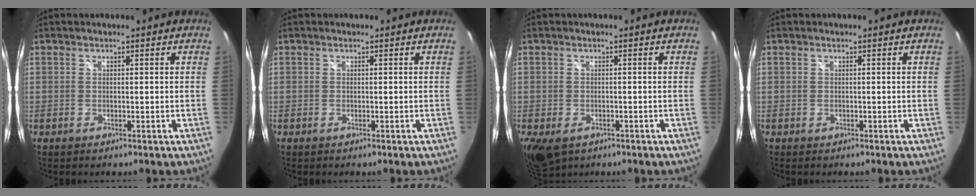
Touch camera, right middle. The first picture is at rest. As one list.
[{"total": 0.0}, {"total": 7.6, "force": [-3.9, 4.6, 4.7], "torque": [-0.103, -0.033, -0.064]}, {"total": 0.0}]